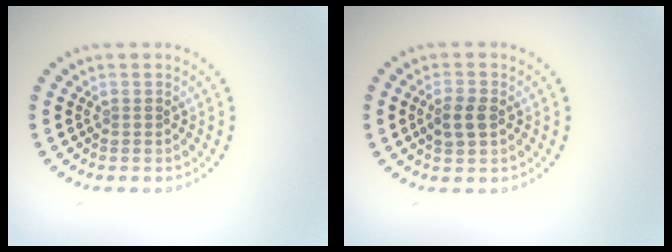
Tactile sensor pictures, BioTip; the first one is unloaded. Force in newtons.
{"total": 2.3, "press": 2.3, "slide": 0.1}